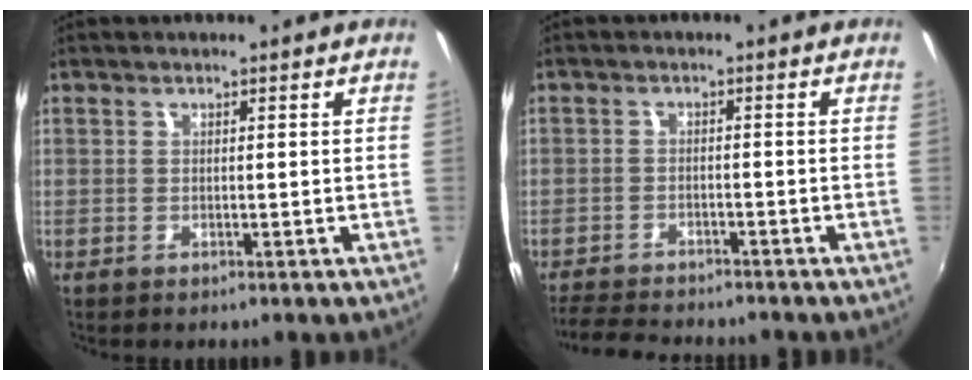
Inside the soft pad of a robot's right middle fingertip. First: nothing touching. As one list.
[{"total": 7.3, "force": [-6.6, 2.4, 1.9], "torque": [-0.067, 0.002, -0.108]}]